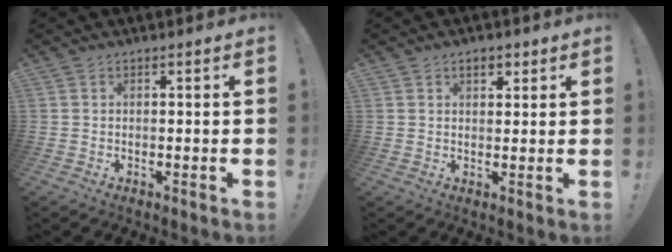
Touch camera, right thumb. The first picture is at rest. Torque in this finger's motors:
{"motor_torque": [0.00, 0.00, 0.26, 0.34, 0.00]}